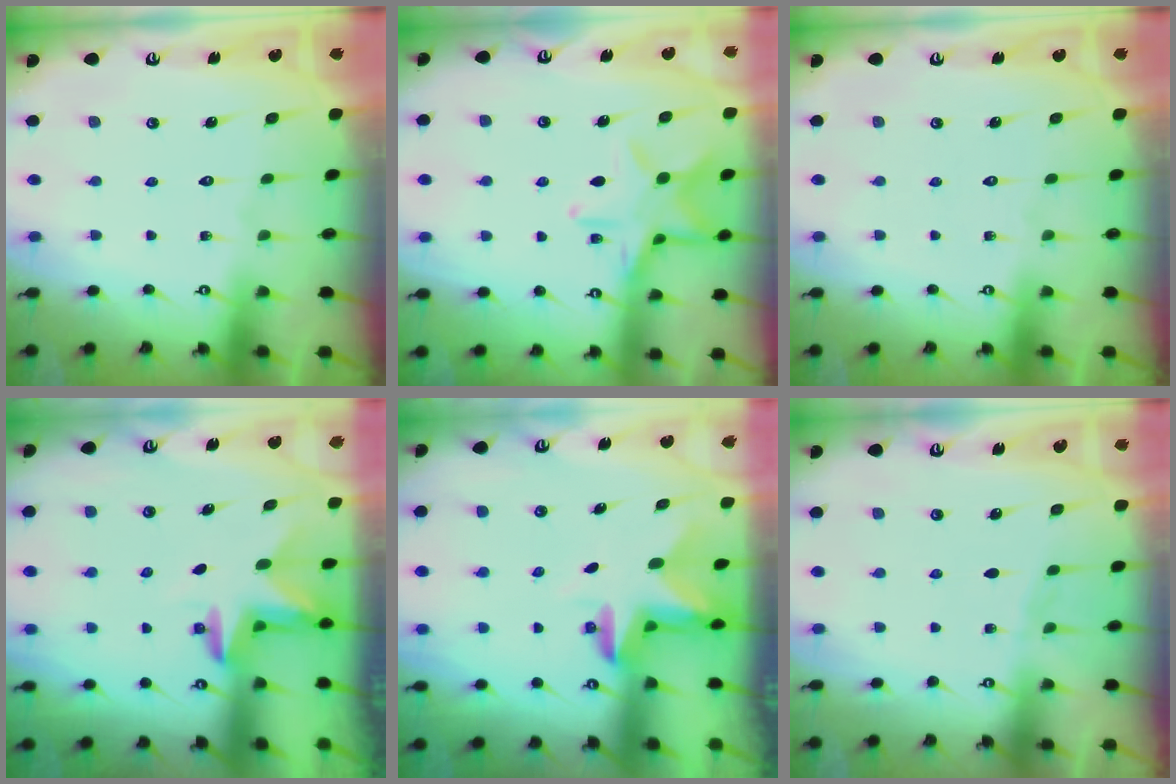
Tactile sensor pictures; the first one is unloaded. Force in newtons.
{"total": 13.6, "press": 13.6, "slide": 0.9}
{"total": 0.0}
{"total": 3.2, "press": 3.2, "slide": 0.1}
{"total": 3.1, "press": 3.1, "slide": 0.4}
{"total": 1.0, "press": 1.0, "slide": 0.3}